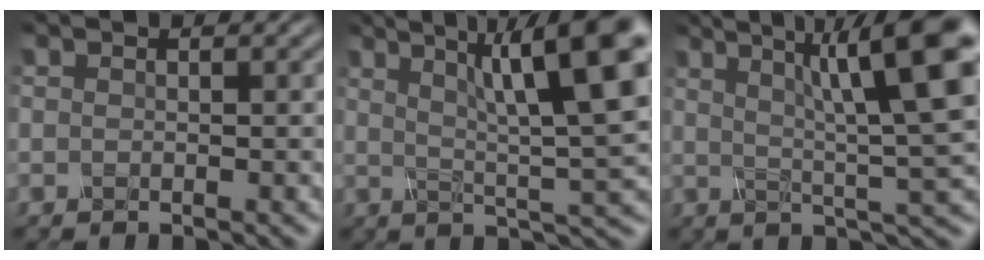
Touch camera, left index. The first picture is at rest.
{"total": 10.8, "force": [3.7, 1.6, 10.0], "torque": [-0.135, 0.021, 0.064]}
{"total": 10.5, "force": [3.2, 1.4, 9.9], "torque": [-0.127, 0.024, 0.053]}